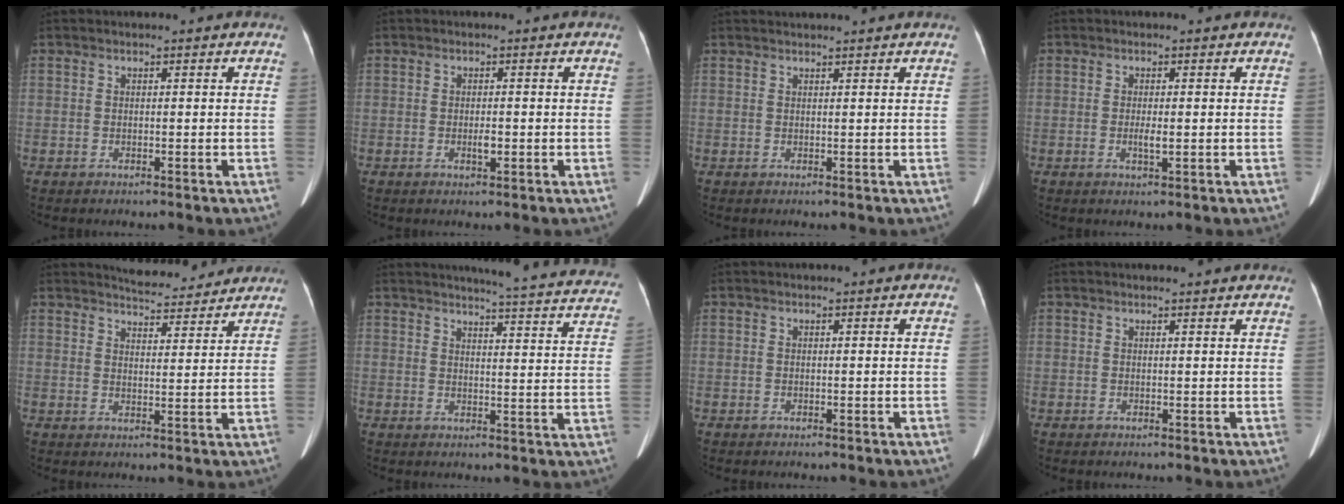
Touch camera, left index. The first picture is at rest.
{"total": 1.5, "force": [-0.5, 0.5, 1.3], "torque": [-0.026, -0.002, -0.008]}
{"total": 3.4, "force": [3.2, -0.3, 0.9], "torque": [-0.010, 0.024, 0.043]}
{"total": 1.7, "force": [-0.3, 0.4, 1.6], "torque": [-0.034, -0.003, -0.006]}
{"total": 8.2, "force": [8.0, 1.6, 1.4], "torque": [-0.021, 0.004, 0.103]}
{"total": 20.6, "force": [19.6, 1.3, 6.2], "torque": [-0.072, -0.076, 0.208]}
{"total": 0.0}
{"total": 2.4, "force": [2.3, 0.1, 0.6], "torque": [-0.010, 0.008, 0.023]}